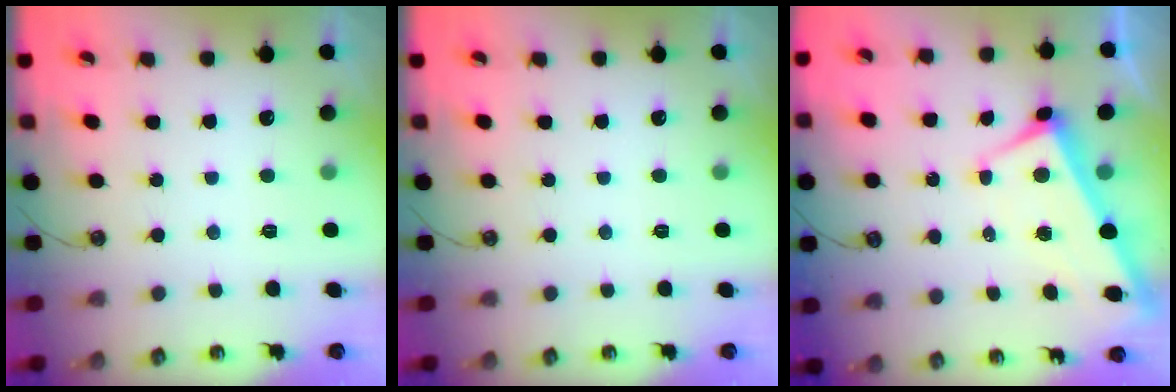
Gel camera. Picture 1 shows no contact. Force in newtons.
{"total": 0.0}
{"total": 2.5, "press": 2.4, "slide": 0.9}